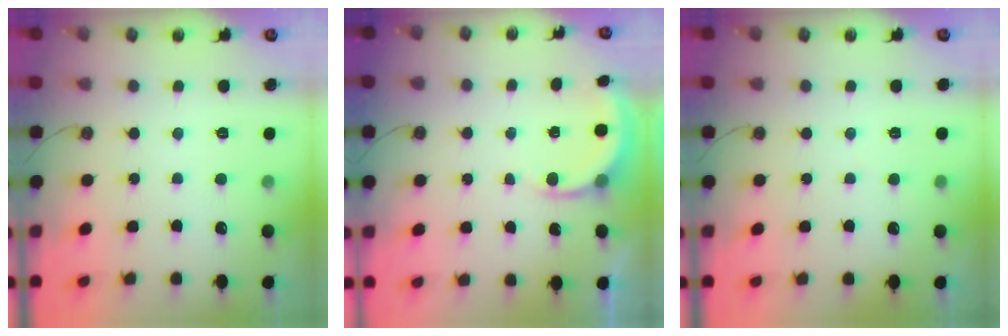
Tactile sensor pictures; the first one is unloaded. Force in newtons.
{"total": 4.8, "press": 4.7, "slide": 0.2}
{"total": 1.2, "press": 1.2, "slide": 0.1}